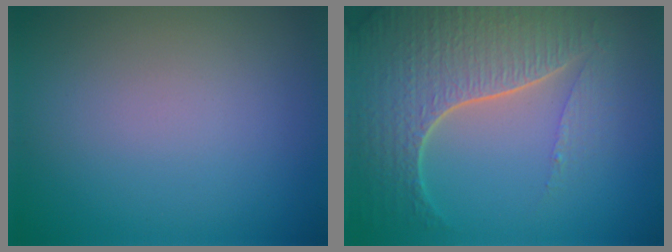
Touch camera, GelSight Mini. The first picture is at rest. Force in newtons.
{"total": 7.8, "press": 5.4, "slide": 5.7}